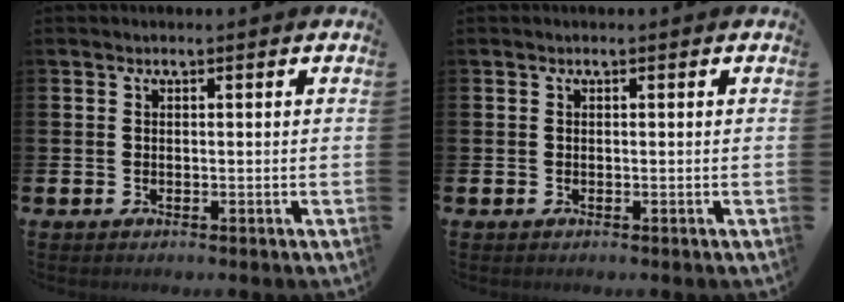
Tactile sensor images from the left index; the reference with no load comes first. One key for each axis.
{"total": 0.0}